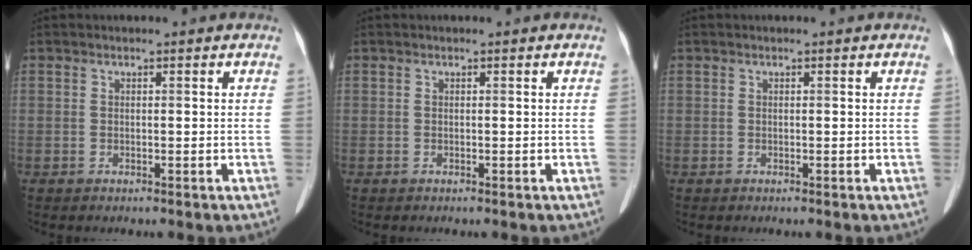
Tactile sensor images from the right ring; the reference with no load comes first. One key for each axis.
{"total": 0.0}
{"total": 0.0}